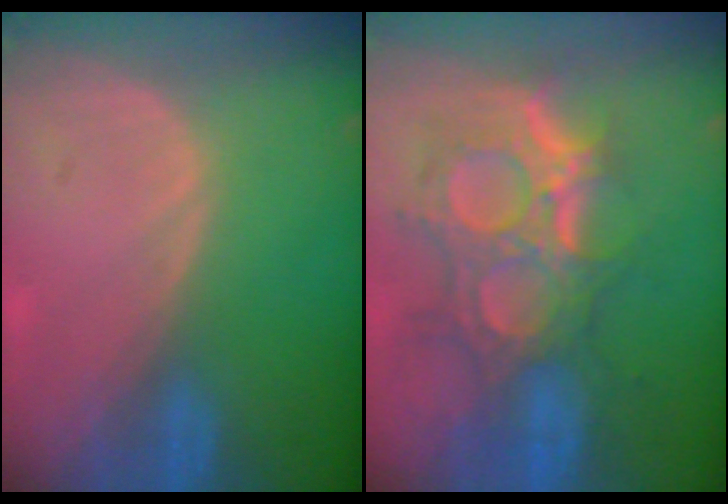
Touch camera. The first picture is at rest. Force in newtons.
{"total": 12.0, "press": 10.7, "slide": 5.3}